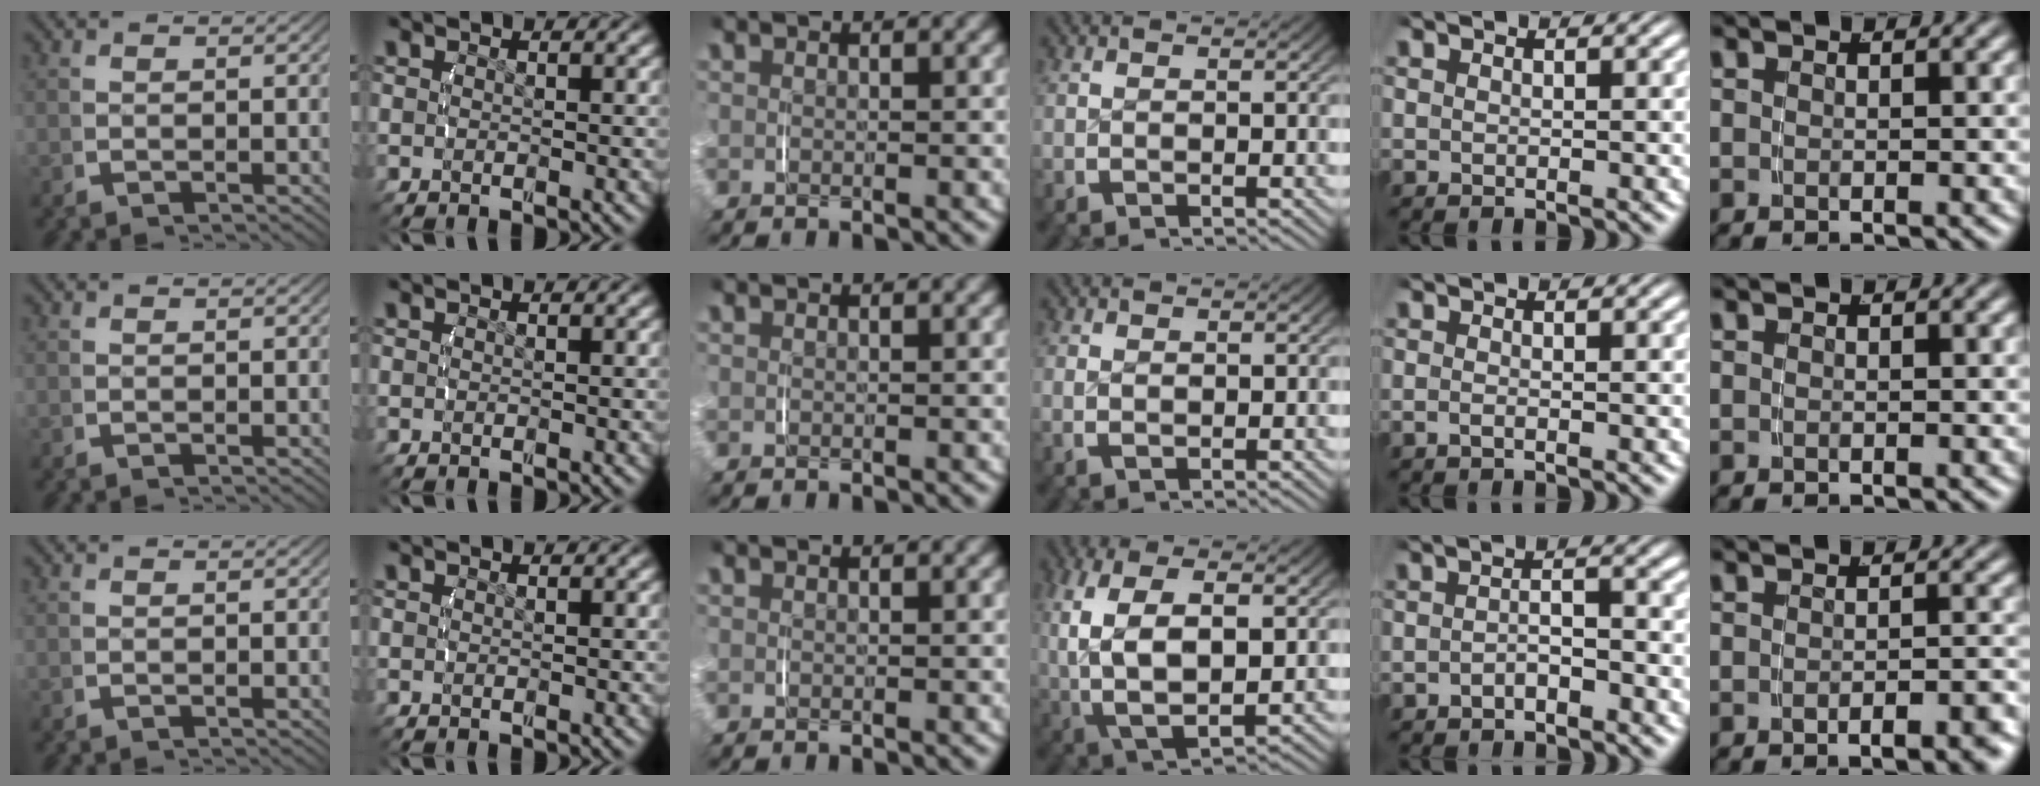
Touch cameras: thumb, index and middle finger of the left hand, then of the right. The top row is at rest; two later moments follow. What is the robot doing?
{"motion": "lift_and_place", "object": "napkin"}